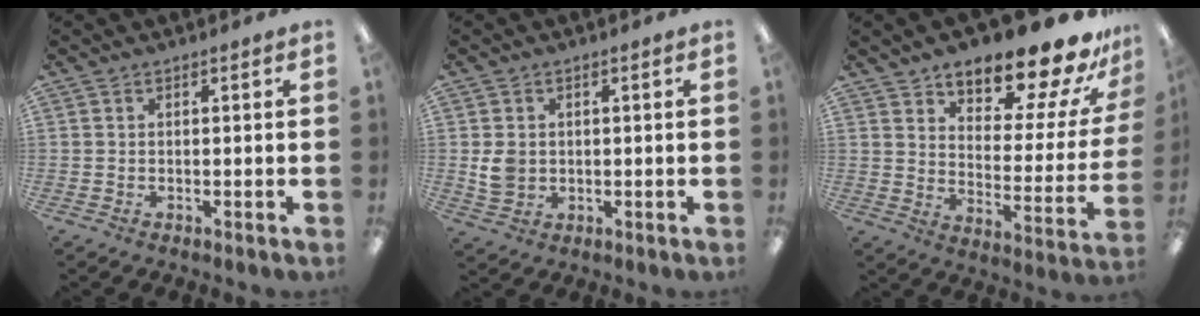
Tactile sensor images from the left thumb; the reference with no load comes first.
{"total": 4.9, "force": [0.3, 4.1, 2.5], "torque": [-0.038, 0.000, 0.004]}
{"total": 19.8, "force": [16.2, 6.7, 9.1], "torque": [-0.121, -0.113, 0.266]}